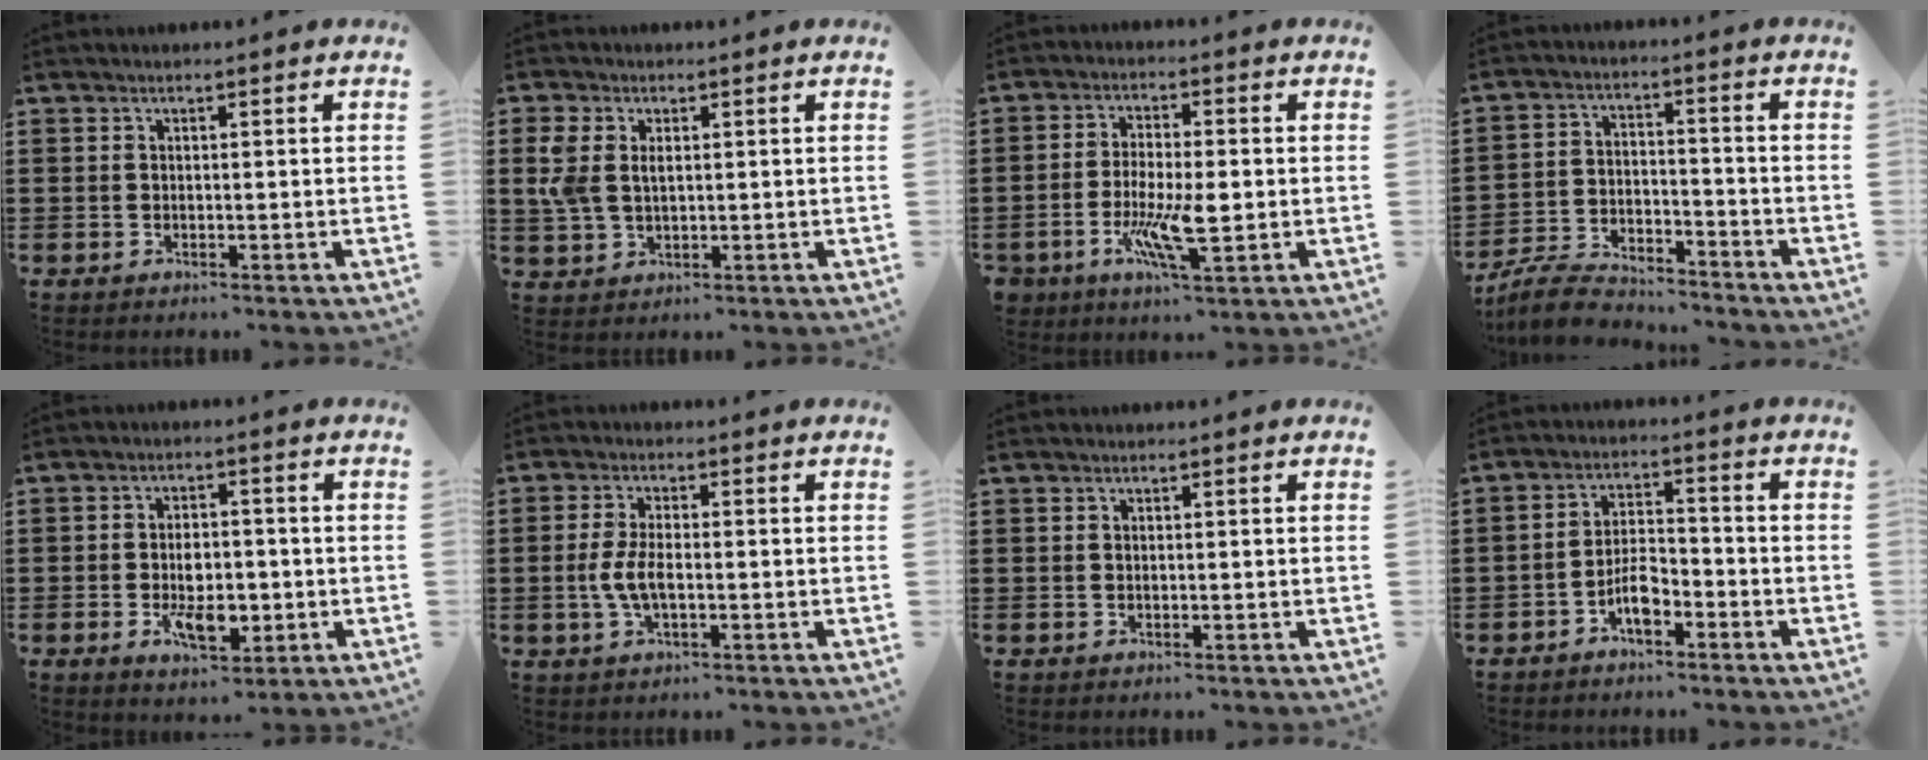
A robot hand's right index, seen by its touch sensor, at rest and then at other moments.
{"total": 4.1, "force": [1.1, 2.7, 2.8], "torque": [-0.078, 0.005, 0.015]}
{"total": 7.8, "force": [-2.2, 2.6, 7.0], "torque": [-0.135, -0.004, -0.038]}
{"total": 6.6, "force": [-6.3, 0.9, 1.5], "torque": [-0.039, 0.009, -0.125]}
{"total": 6.6, "force": [-1.5, 3.6, 5.3], "torque": [-0.096, 0.003, -0.029]}
{"total": 5.0, "force": [-0.8, 2.0, 4.4], "torque": [-0.100, -0.003, -0.020]}
{"total": 0.0}
{"total": 4.9, "force": [-2.8, 2.0, 3.5], "torque": [-0.072, 0.007, -0.057]}